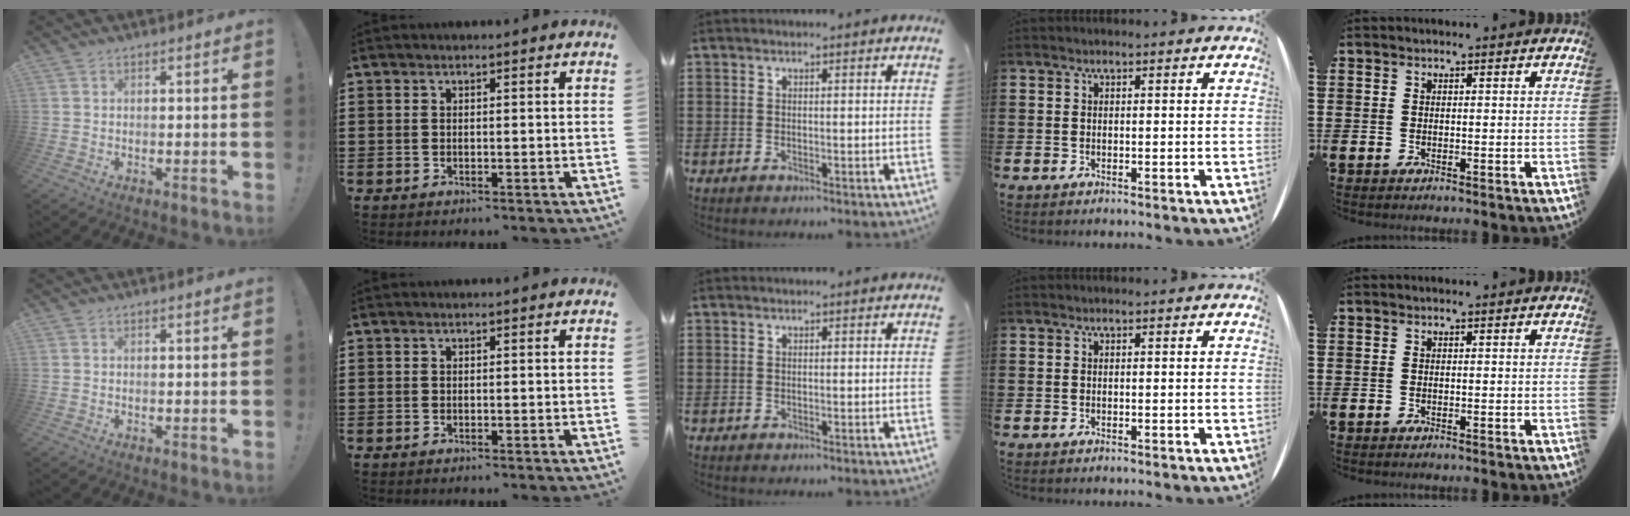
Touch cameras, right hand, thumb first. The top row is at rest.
{}